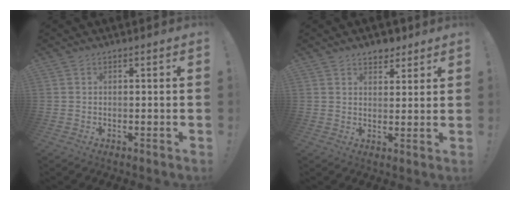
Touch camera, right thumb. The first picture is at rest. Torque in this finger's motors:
{"motor_torque": [0.22, 0.32, -0.13, 0.16, 0.00]}